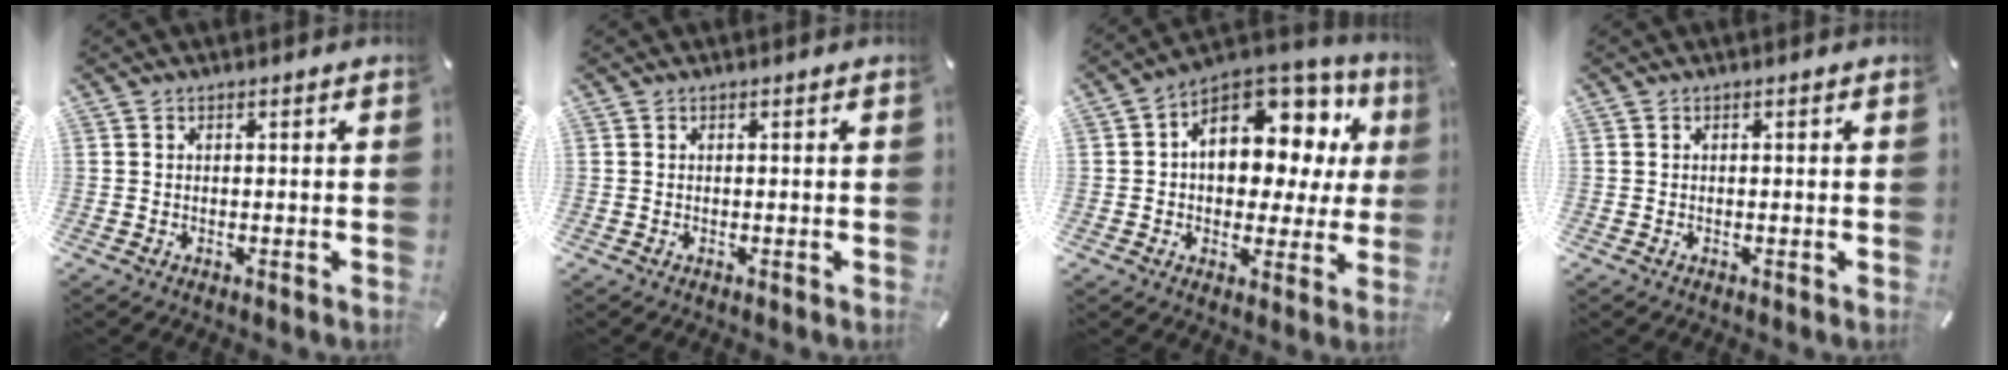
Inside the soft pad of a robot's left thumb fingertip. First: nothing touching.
{"total": 0.0}
{"total": 13.5, "force": [4.7, 9.1, 8.8], "torque": [-0.116, -0.043, 0.082]}
{"total": 0.0}